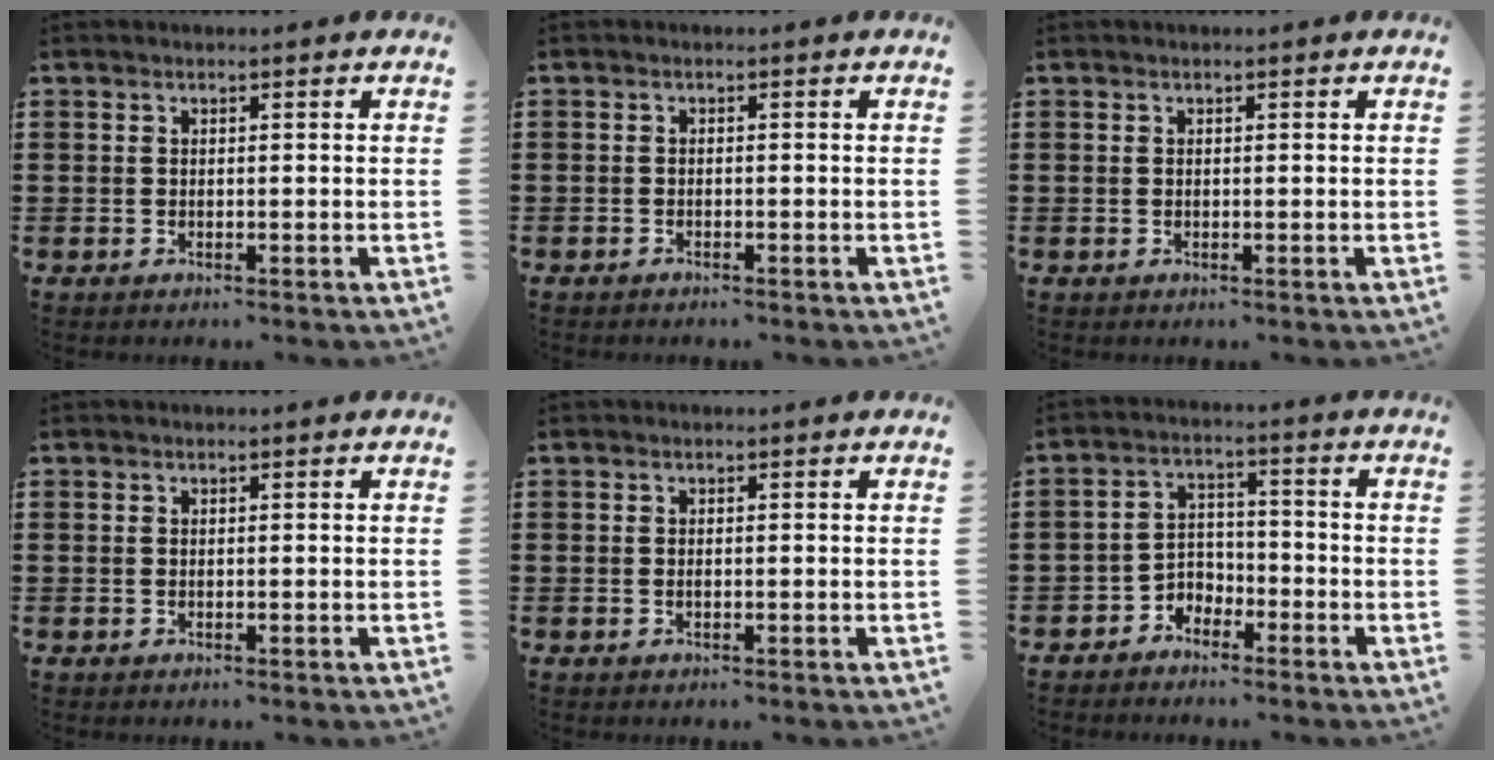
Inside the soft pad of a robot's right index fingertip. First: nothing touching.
{"total": 0.9, "force": [-0.9, 0.0, -0.1], "torque": [0.000, 0.000, -0.019]}
{"total": 0.0}
{"total": 0.0}
{"total": 0.0}
{"total": 3.5, "force": [-2.9, 1.9, 0.3], "torque": [-0.016, 0.009, -0.062]}